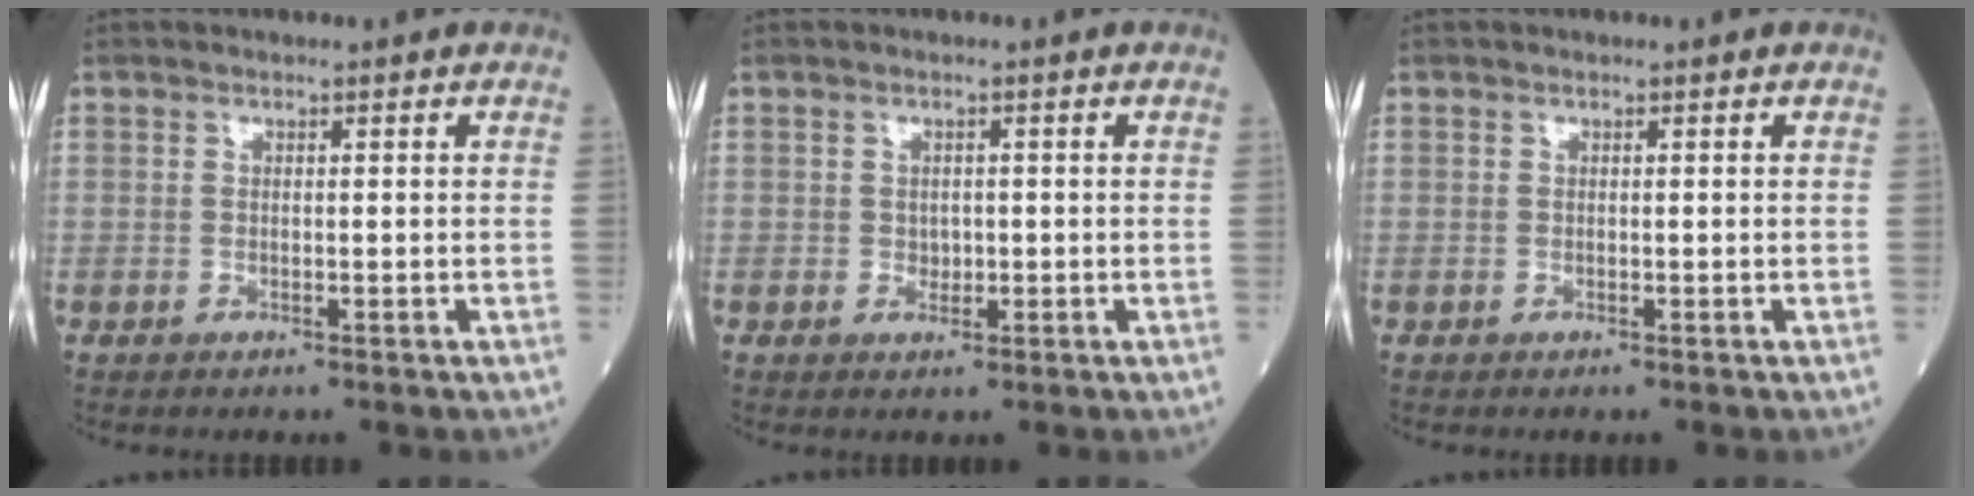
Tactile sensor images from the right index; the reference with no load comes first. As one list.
[{"total": 1.4, "force": [-0.1, 1.2, 0.8], "torque": [-0.007, 0.002, 0.003]}, {"total": 0.0}]